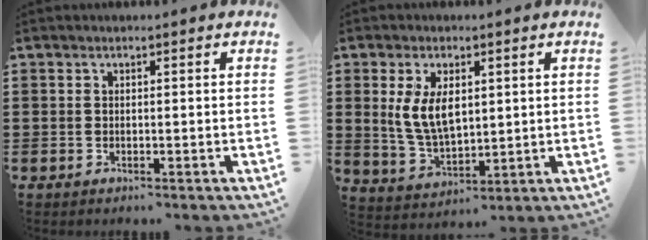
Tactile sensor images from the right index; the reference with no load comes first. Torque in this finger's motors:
{"motor_torque": [1.28, 0.86, 0.42, 0.21]}